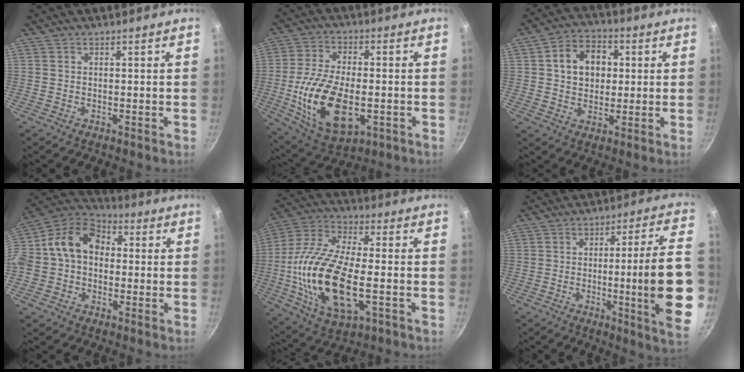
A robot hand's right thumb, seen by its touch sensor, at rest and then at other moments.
{"total": 17.6, "force": [-3.6, 9.2, 14.6], "torque": [-0.268, 0.005, -0.057]}
{"total": 10.1, "force": [1.9, 7.9, 6.0], "torque": [-0.068, 0.012, 0.022]}
{"total": 16.4, "force": [0.5, 12.7, 10.4], "torque": [-0.166, 0.050, -0.010]}
{"total": 21.8, "force": [-3.5, 9.6, 19.2], "torque": [-0.383, 0.009, -0.077]}
{"total": 19.1, "force": [-3.4, 1.3, 18.8], "torque": [-0.255, 0.013, -0.043]}